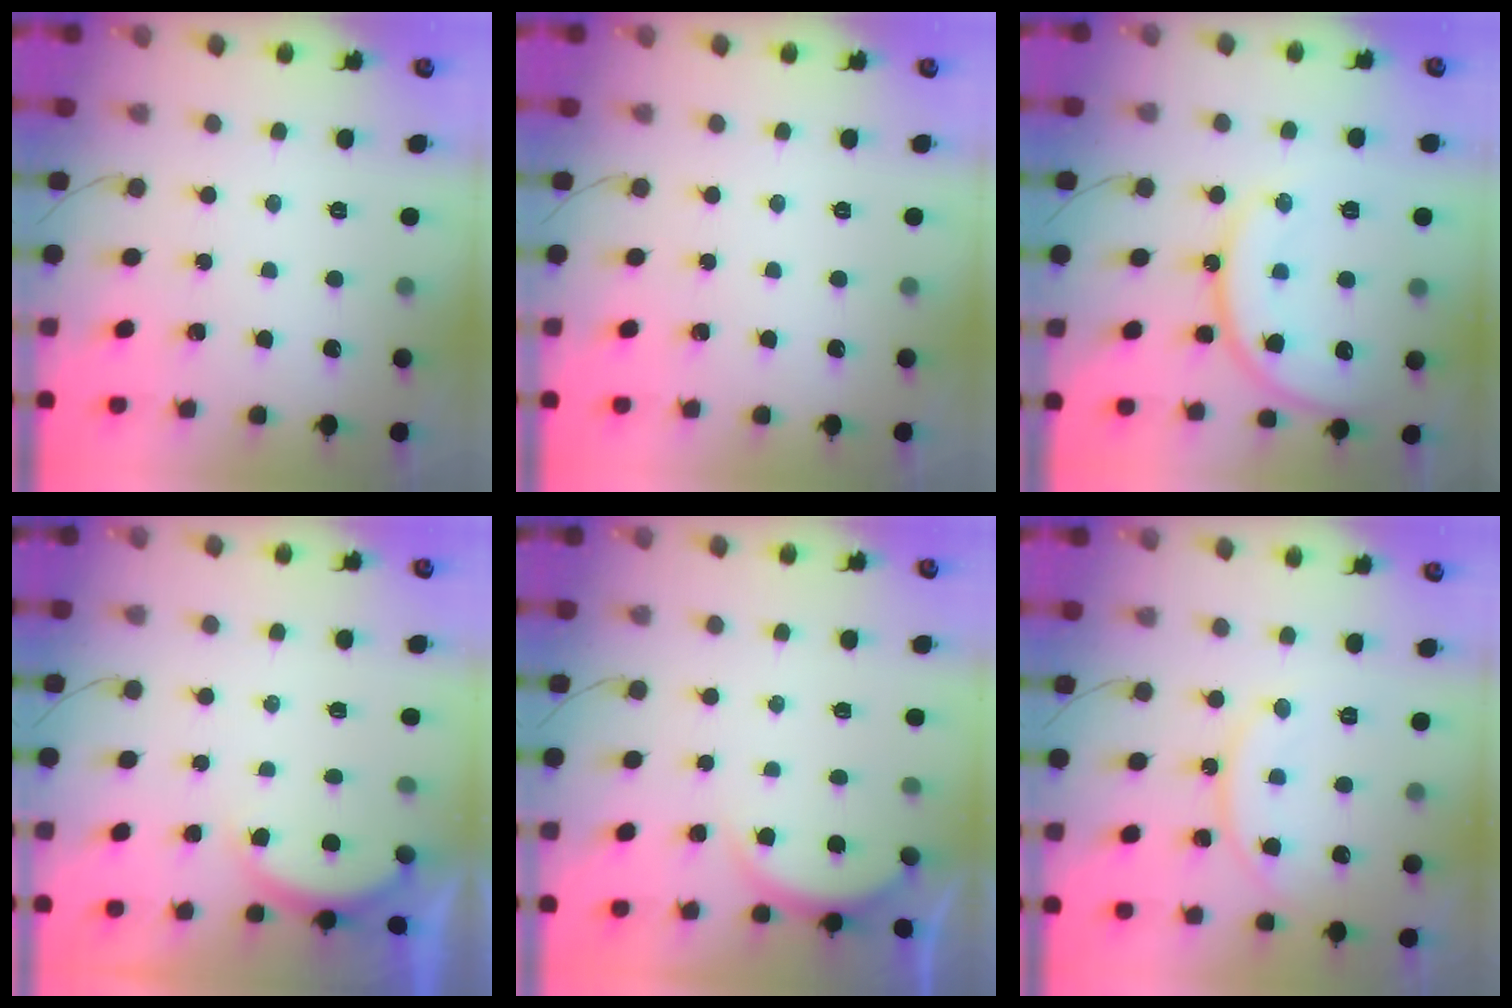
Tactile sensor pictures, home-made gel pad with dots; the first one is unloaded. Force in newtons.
{"total": 0.0}
{"total": 16.9, "press": 16.8, "slide": 1.7}
{"total": 2.3, "press": 2.2, "slide": 0.6}
{"total": 1.9, "press": 1.9, "slide": 0.5}
{"total": 12.0, "press": 11.9, "slide": 1.0}